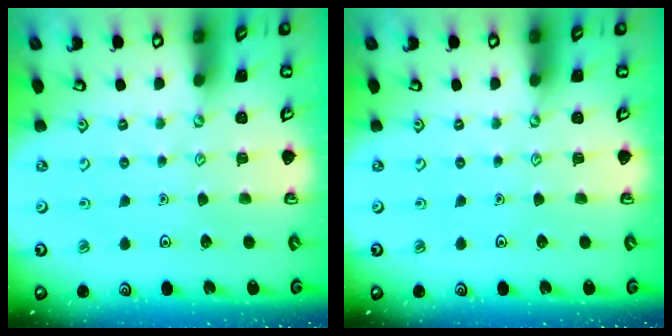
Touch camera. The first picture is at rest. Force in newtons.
{"total": 0.0}